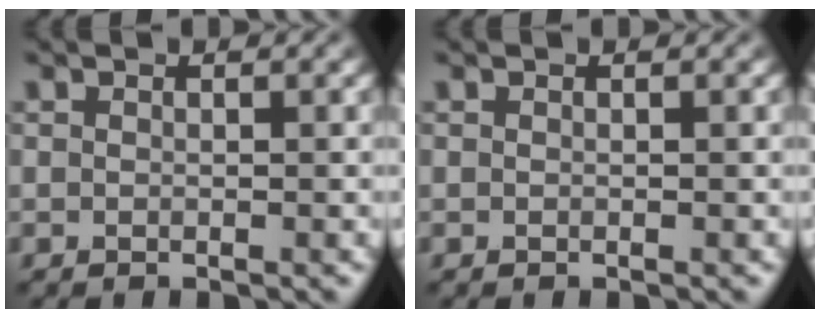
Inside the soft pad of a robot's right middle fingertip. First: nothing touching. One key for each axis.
{"total": 0.0}